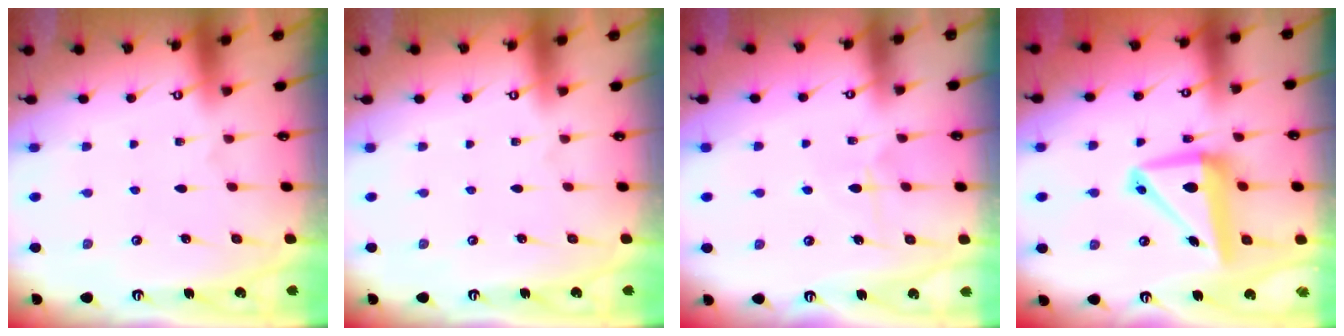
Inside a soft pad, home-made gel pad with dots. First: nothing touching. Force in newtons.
{"total": 0.0}
{"total": 6.9, "press": 6.9, "slide": 0.6}
{"total": 11.1, "press": 10.8, "slide": 2.2}